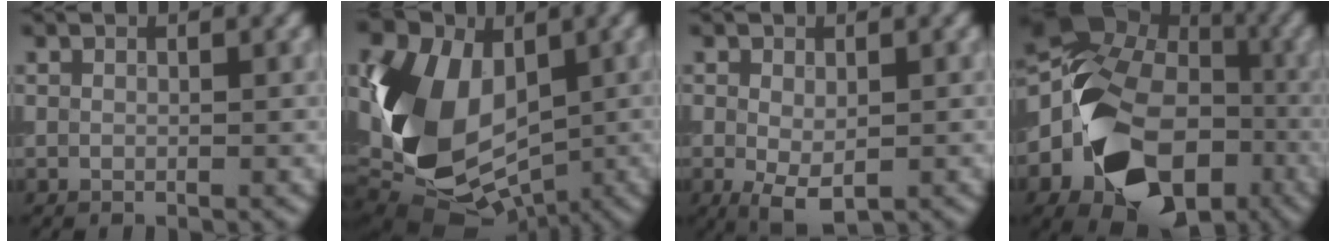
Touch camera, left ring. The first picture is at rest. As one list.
[{"total": 13.8, "force": [0.0, 9.8, 9.7], "torque": [-0.218, -0.022, -0.009]}, {"total": 3.8, "force": [-0.8, 2.1, 3.1], "torque": [-0.058, -0.012, -0.009]}, {"total": 14.8, "force": [-4.8, 10.8, 8.9], "torque": [-0.164, -0.026, -0.086]}]